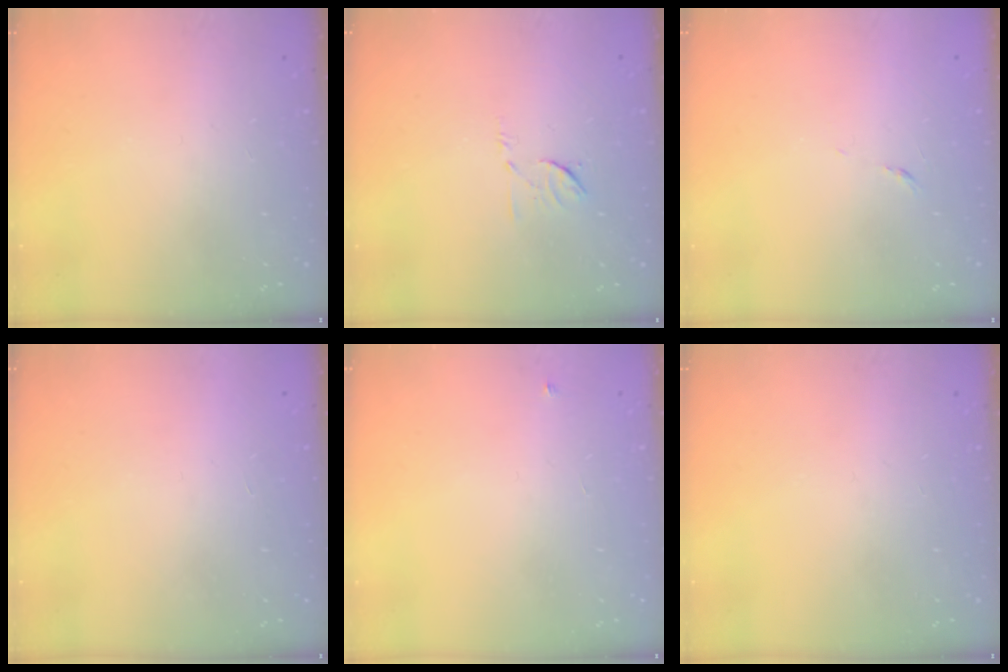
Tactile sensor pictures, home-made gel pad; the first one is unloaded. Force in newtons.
{"total": 6.6, "press": 6.5, "slide": 1.1}
{"total": 3.9, "press": 3.8, "slide": 0.9}
{"total": 1.7, "press": 1.7, "slide": 0.1}
{"total": 2.7, "press": 2.7, "slide": 0.4}
{"total": 0.0}